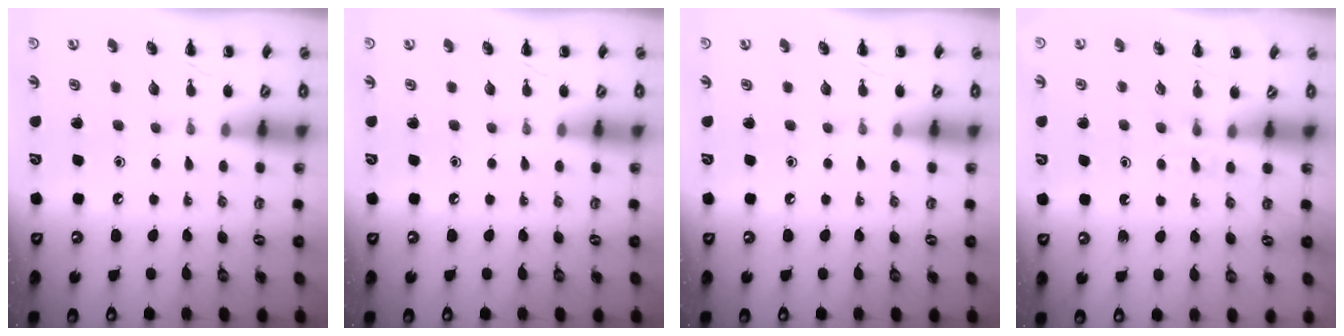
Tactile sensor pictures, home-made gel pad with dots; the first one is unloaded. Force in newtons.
{"total": 0.0}
{"total": 0.0}
{"total": 2.4, "press": 2.0, "slide": 1.2}